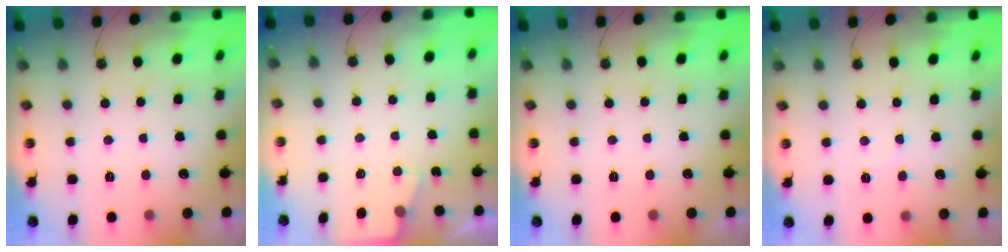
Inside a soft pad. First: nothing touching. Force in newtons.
{"total": 2.1, "press": 2.1, "slide": 0.3}
{"total": 0.0}
{"total": 4.1, "press": 4.1, "slide": 0.6}